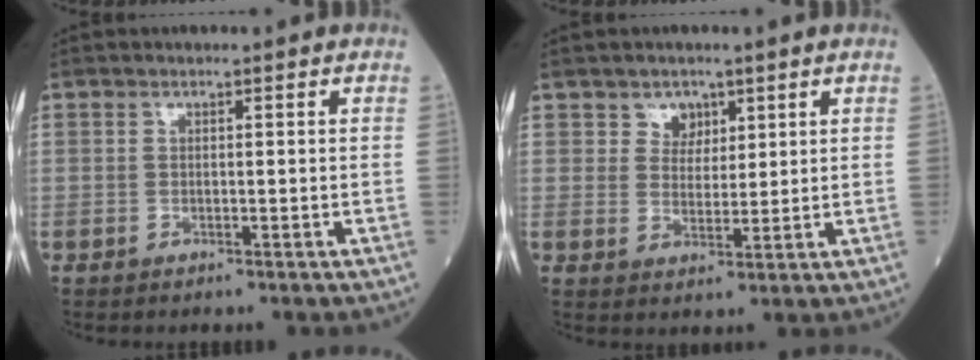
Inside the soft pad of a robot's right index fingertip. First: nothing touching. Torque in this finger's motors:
{"motor_torque": [0.02, 0.02, -0.01, -0.01]}